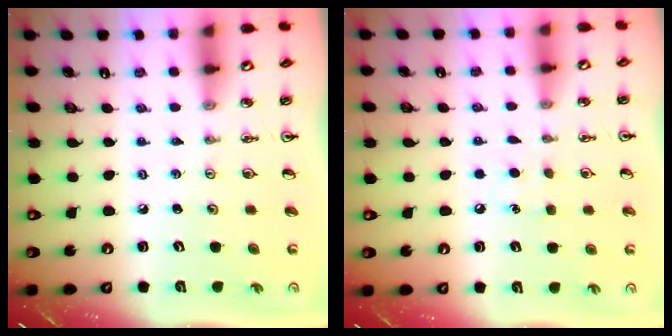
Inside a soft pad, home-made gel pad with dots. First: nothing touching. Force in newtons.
{"total": 6.3, "press": 6.3, "slide": 0.8}